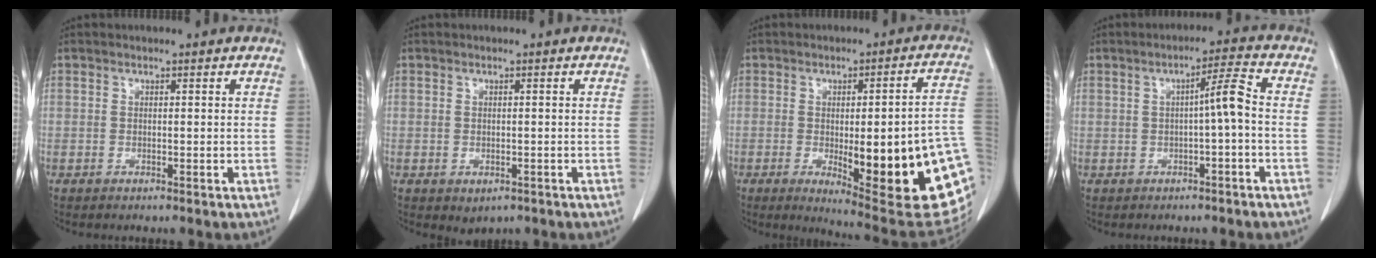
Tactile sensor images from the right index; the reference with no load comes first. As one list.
[{"total": 1.9, "force": [-0.7, 1.4, 1.0], "torque": [-0.011, -0.001, 0.000]}, {"total": 24.3, "force": [-5.2, 3.9, 23.4], "torque": [-0.214, -0.010, -0.056]}, {"total": 4.2, "force": [-0.1, 0.2, 4.2], "torque": [-0.064, 0.016, -0.002]}]